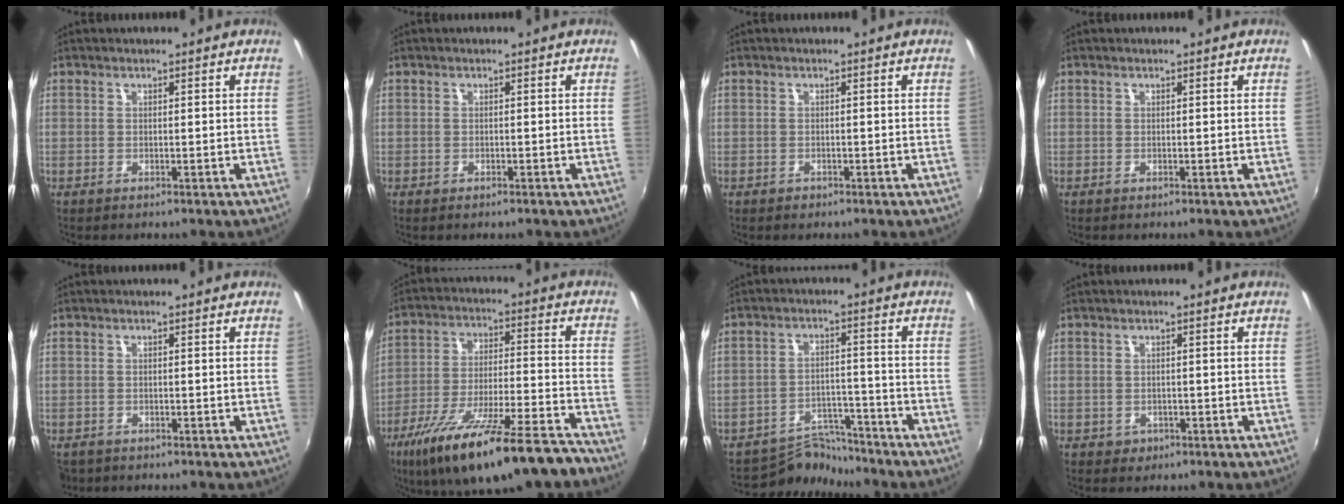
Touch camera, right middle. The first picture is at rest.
{"total": 0.5, "force": [-0.4, 0.3, 0.1], "torque": [-0.003, -0.004, -0.009]}
{"total": 0.9, "force": [-0.6, 0.6, 0.1], "torque": [-0.001, -0.003, -0.008]}
{"total": 0.0}
{"total": 3.5, "force": [-2.5, 1.9, 1.4], "torque": [-0.036, -0.015, -0.039]}
{"total": 23.2, "force": [-17.8, 4.2, 14.3], "torque": [-0.258, -0.050, -0.275]}
{"total": 7.5, "force": [-7.2, 1.8, 0.1], "torque": [-0.015, 0.013, -0.119]}
{"total": 1.8, "force": [-0.7, 1.6, 0.4], "torque": [-0.010, -0.004, -0.007]}